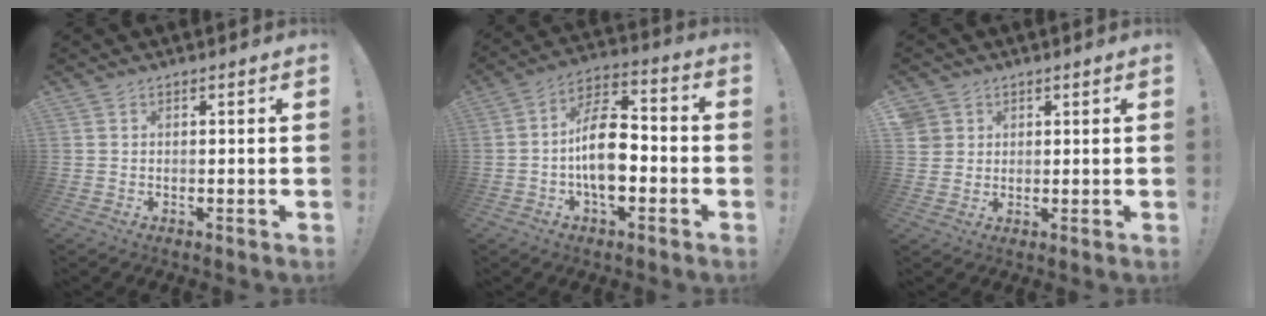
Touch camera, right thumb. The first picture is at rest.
{"total": 14.5, "force": [-2.8, 8.2, 11.7], "torque": [-0.208, 0.018, -0.050]}
{"total": 3.5, "force": [1.7, 3.0, 0.5], "torque": [-0.008, -0.006, 0.033]}